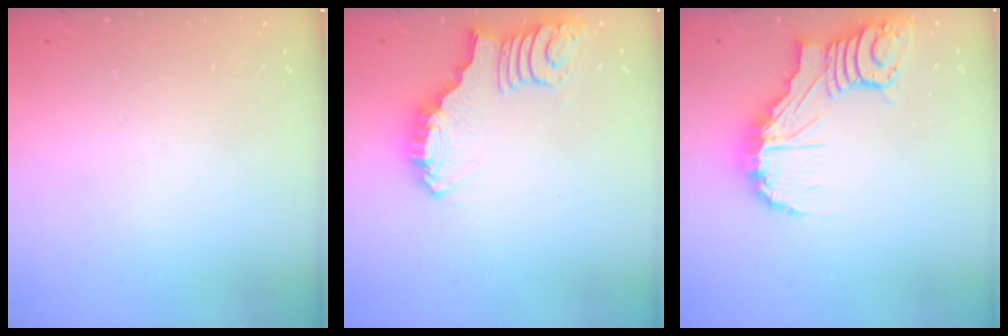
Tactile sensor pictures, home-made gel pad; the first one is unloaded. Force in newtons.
{"total": 2.6, "press": 2.5, "slide": 0.5}
{"total": 12.4, "press": 12.3, "slide": 1.5}